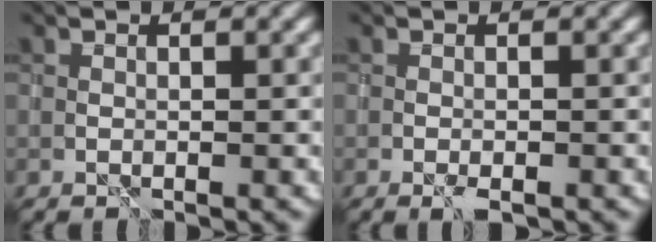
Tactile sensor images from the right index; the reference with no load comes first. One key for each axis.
{"total": 1.2, "fx": -0.8, "fy": 0.2, "fz": 0.8, "tx": -0.019, "ty": -0.004, "tz": -0.015}